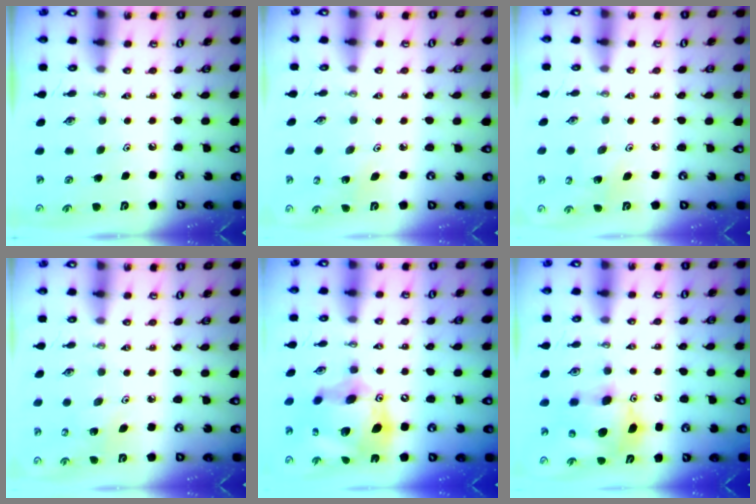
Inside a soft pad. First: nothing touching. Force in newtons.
{"total": 2.6, "press": 2.6, "slide": 0.2}
{"total": 3.7, "press": 3.7, "slide": 0.1}
{"total": 4.2, "press": 4.2, "slide": 0.2}
{"total": 20.0, "press": 19.9, "slide": 2.2}
{"total": 11.8, "press": 11.6, "slide": 2.1}